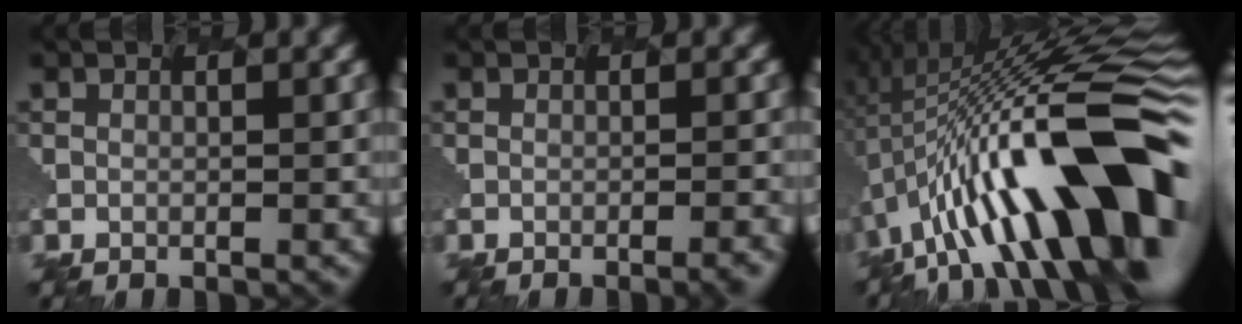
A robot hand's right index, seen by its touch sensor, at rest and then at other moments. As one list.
[{"total": 1.8, "force": [-1.1, 0.7, 1.3], "torque": [0.001, 0.009, -0.014]}, {"total": 13.6, "force": [-1.4, 4.3, 12.8], "torque": [-0.201, 0.044, -0.033]}]